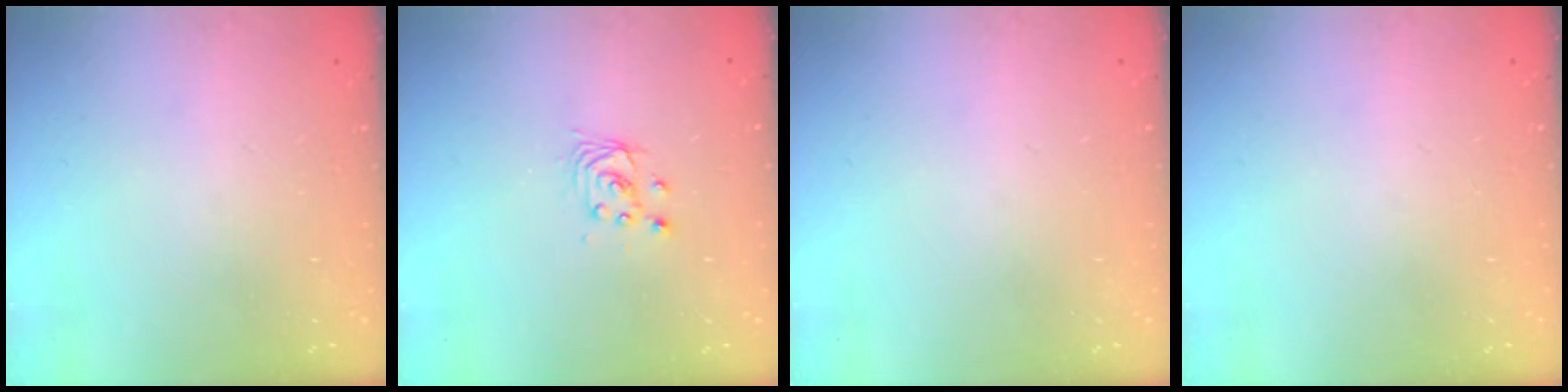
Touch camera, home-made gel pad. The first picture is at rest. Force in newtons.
{"total": 2.9, "press": 2.9, "slide": 0.0}
{"total": 0.0}
{"total": 0.0}